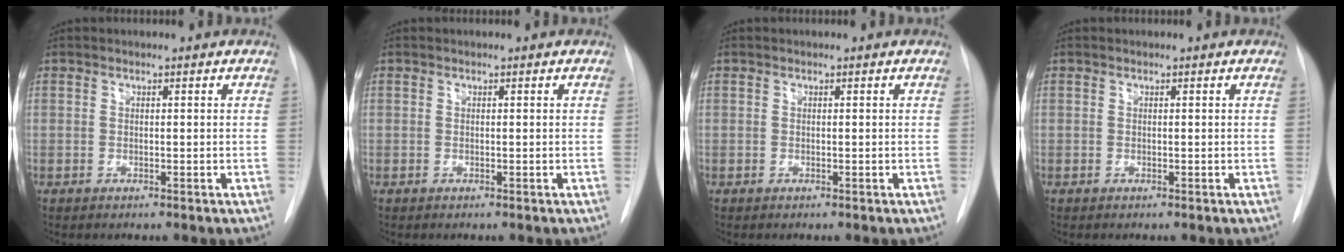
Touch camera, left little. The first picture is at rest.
{"total": 0.0}
{"total": 0.0}
{"total": 0.0}